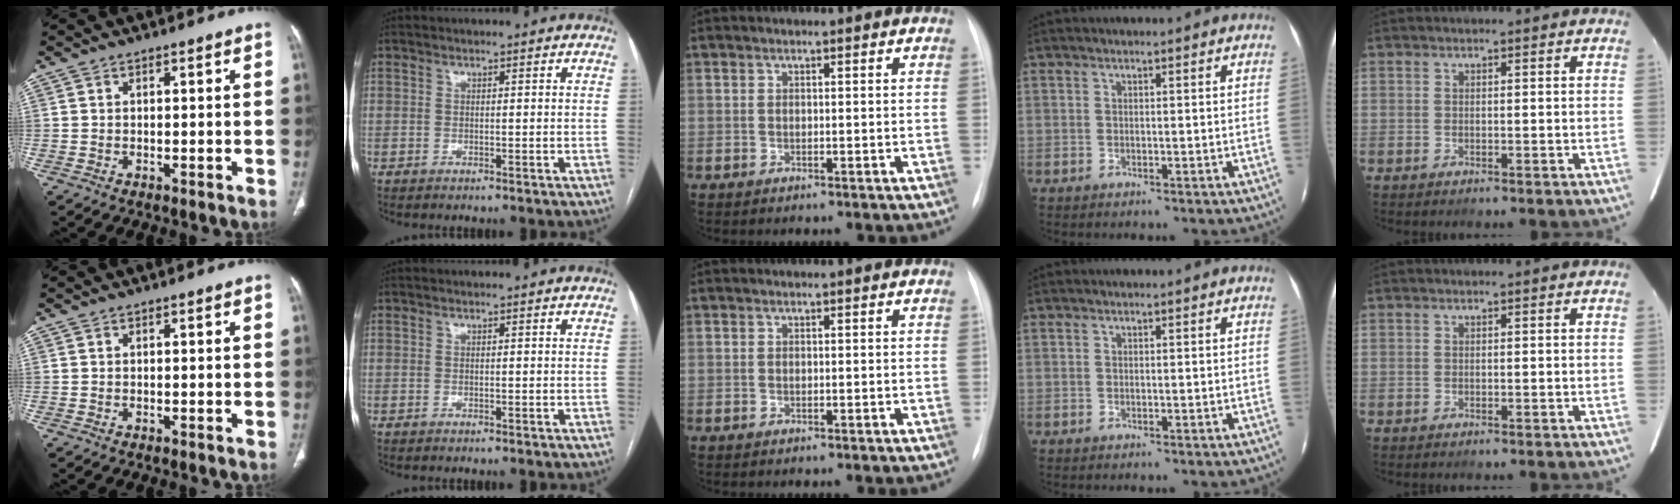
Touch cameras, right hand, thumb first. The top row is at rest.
{}